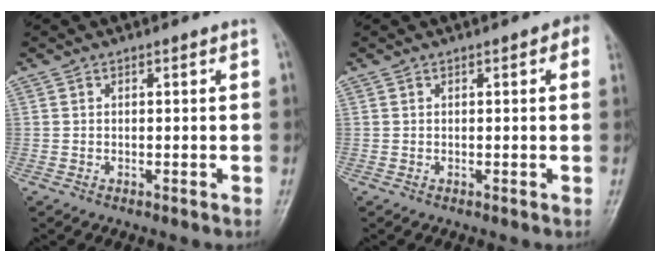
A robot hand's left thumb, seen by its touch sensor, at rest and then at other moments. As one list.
[{"total": 2.8, "force": [1.0, 0.9, 2.4], "torque": [-0.021, 0.003, 0.005]}]